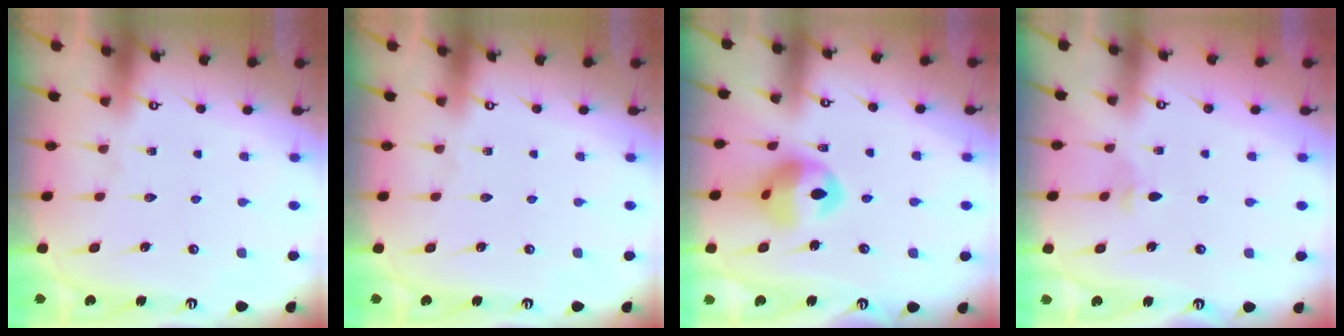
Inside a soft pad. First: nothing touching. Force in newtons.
{"total": 0.0}
{"total": 12.8, "press": 12.7, "slide": 1.7}
{"total": 2.3, "press": 2.2, "slide": 0.8}